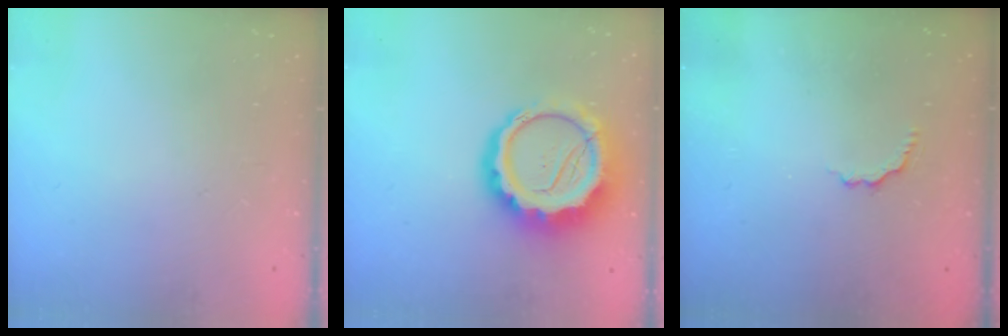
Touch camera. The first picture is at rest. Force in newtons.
{"total": 17.2, "press": 16.8, "slide": 3.8}
{"total": 2.5, "press": 2.3, "slide": 1.0}